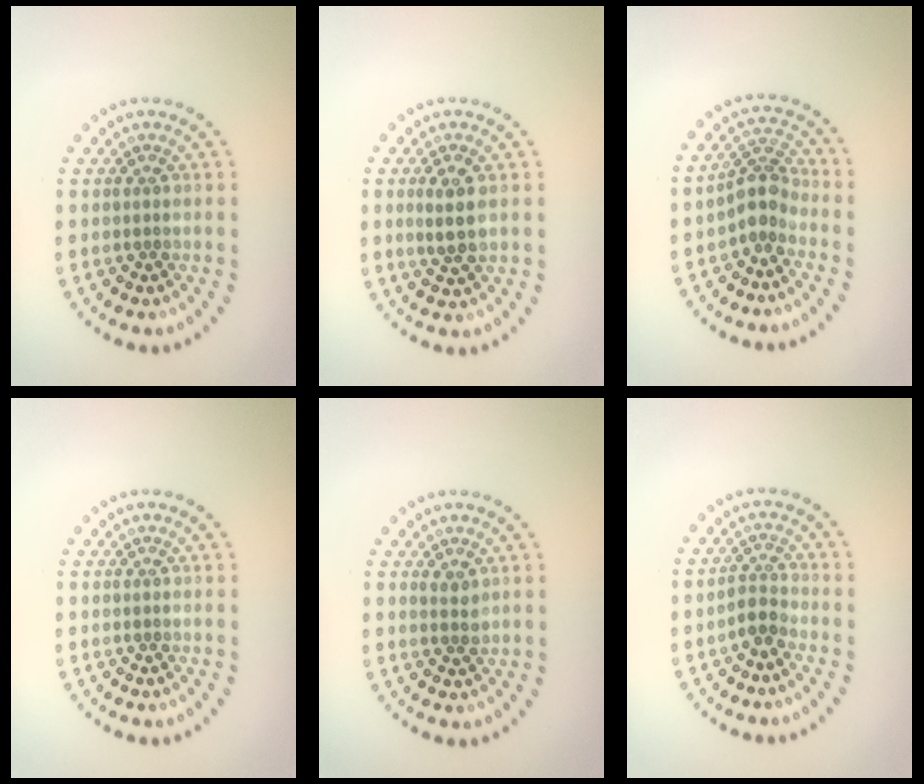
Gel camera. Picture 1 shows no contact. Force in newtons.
{"total": 2.4, "press": 2.3, "slide": 0.8}
{"total": 2.6, "press": 2.1, "slide": 1.6}
{"total": 0.0}
{"total": 1.1, "press": 0.9, "slide": 0.5}
{"total": 1.9, "press": 1.4, "slide": 1.2}